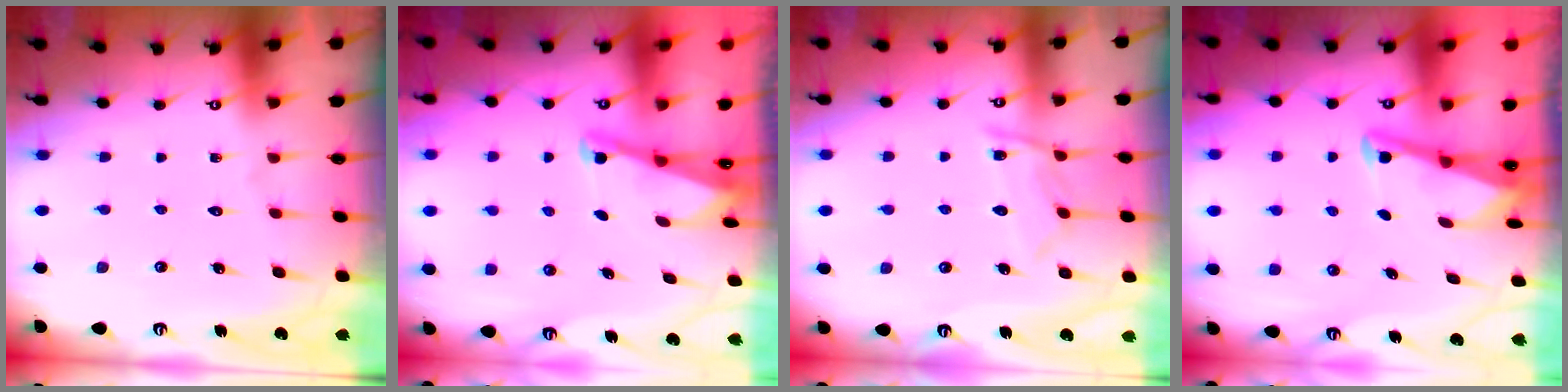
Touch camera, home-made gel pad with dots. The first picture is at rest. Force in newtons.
{"total": 1.9, "press": 1.9, "slide": 0.4}
{"total": 9.5, "press": 9.5, "slide": 0.9}
{"total": 3.4, "press": 3.4, "slide": 0.3}